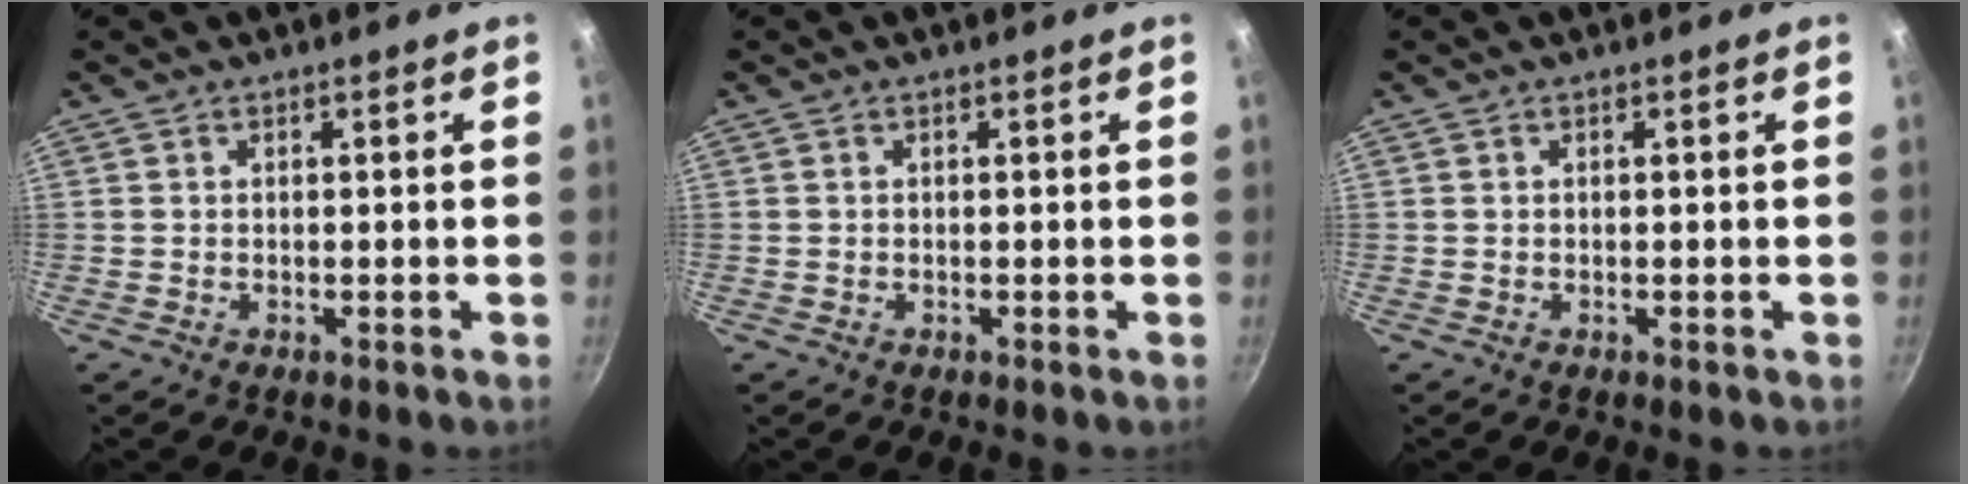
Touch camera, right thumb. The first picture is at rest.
{"total": 0.0}
{"total": 0.0}